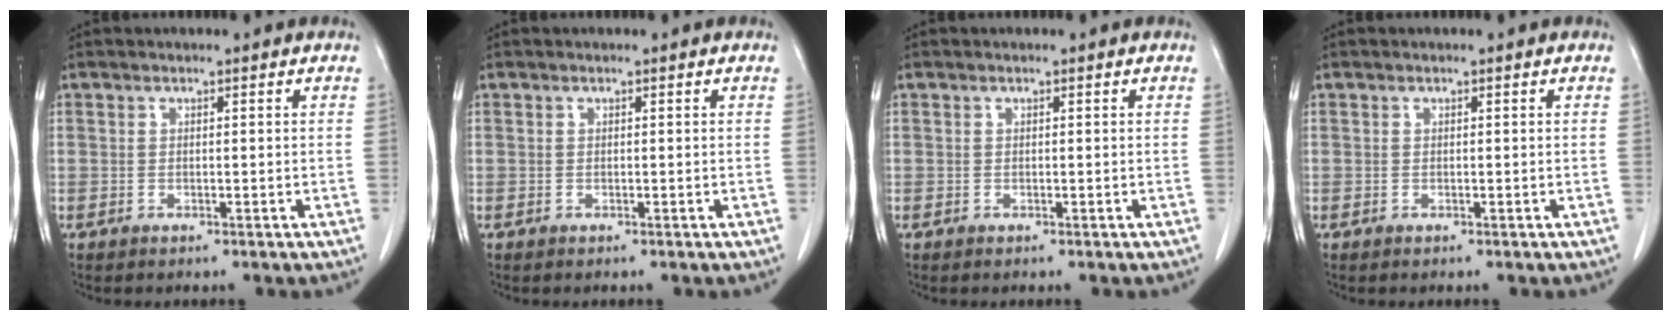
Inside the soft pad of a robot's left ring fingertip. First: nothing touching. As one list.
[{"total": 0.0}, {"total": 0.0}, {"total": 0.0}]